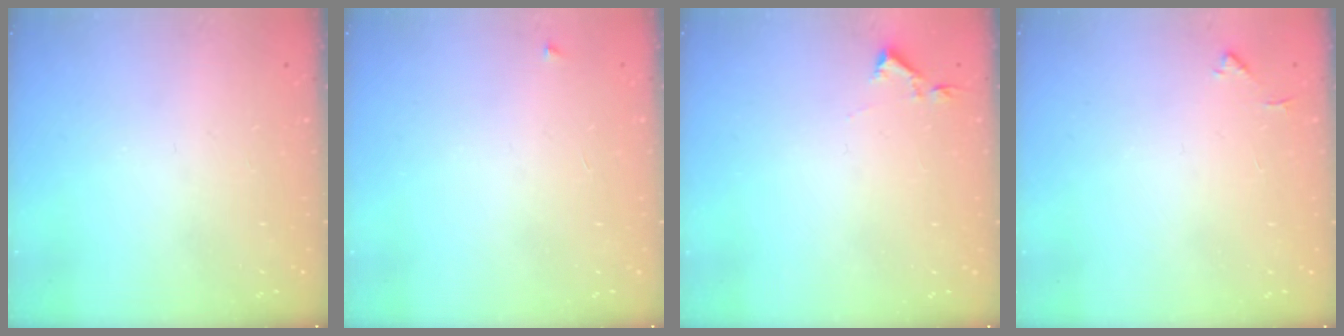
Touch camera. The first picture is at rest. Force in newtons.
{"total": 2.5, "press": 2.4, "slide": 0.4}
{"total": 2.9, "press": 2.9, "slide": 0.5}
{"total": 3.5, "press": 3.5, "slide": 0.5}